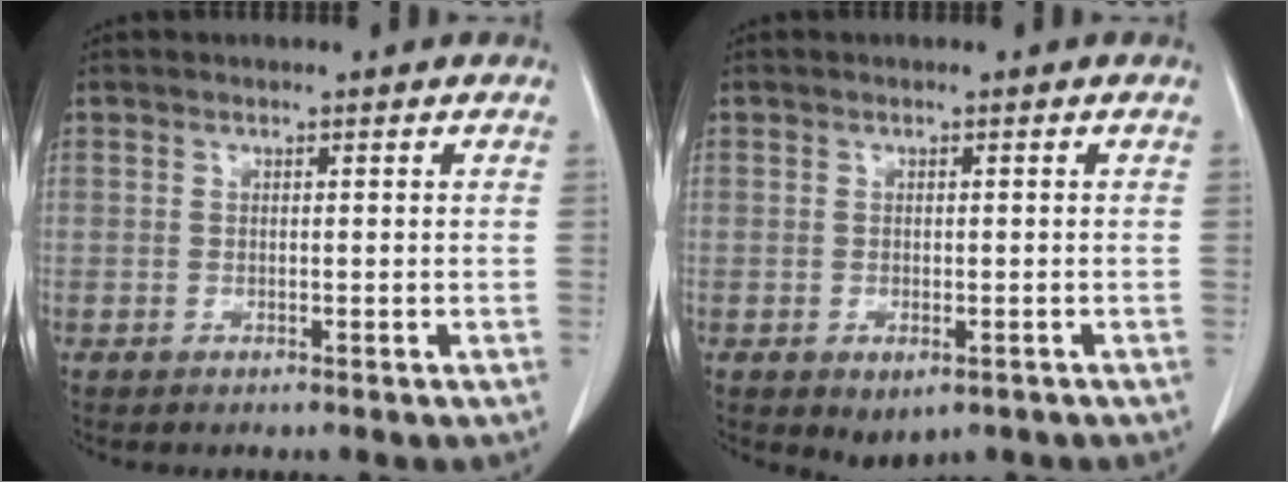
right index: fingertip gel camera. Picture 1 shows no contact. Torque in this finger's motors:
{"motor_torque": [0.47, -0.41, 0.13, 0.03]}